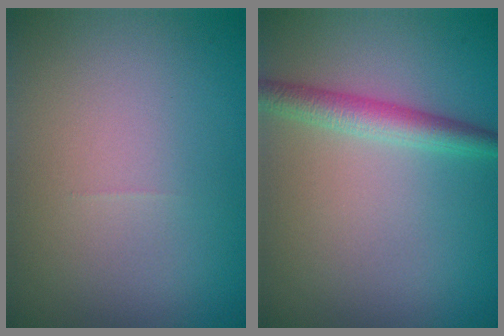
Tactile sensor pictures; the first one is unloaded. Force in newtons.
{"total": 2.8, "press": 2.8, "slide": 0.1}